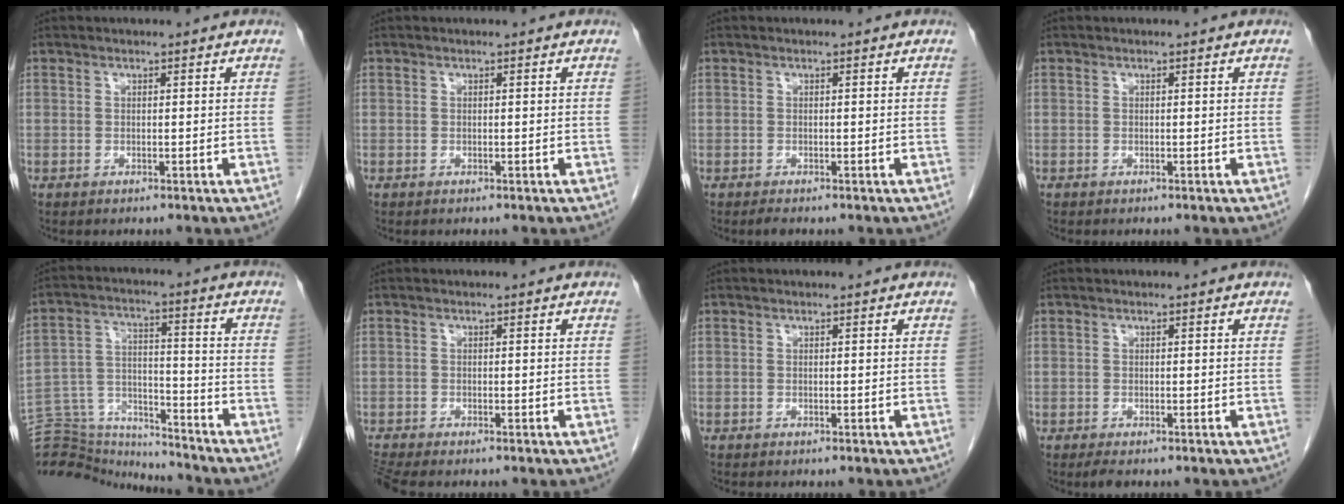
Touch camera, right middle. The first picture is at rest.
{"total": 0.0}
{"total": 0.7, "force": [-0.6, 0.1, 0.4], "torque": [-0.012, -0.003, -0.009]}
{"total": 0.0}
{"total": 16.0, "force": [-15.7, 2.2, 2.4], "torque": [-0.054, 0.036, -0.255]}
{"total": 2.0, "force": [-1.9, -0.2, 0.6], "torque": [-0.020, -0.009, -0.038]}
{"total": 0.0}
{"total": 1.5, "force": [-1.1, 0.4, 0.9], "torque": [-0.021, -0.005, -0.016]}